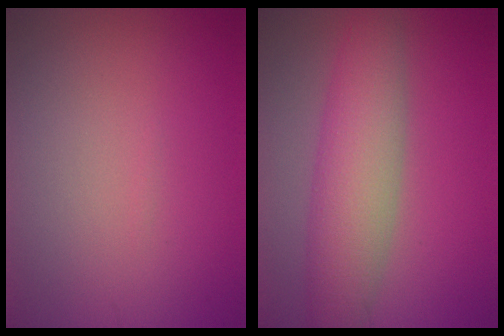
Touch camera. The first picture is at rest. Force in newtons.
{"total": 6.0, "press": 6.0, "slide": 0.1}